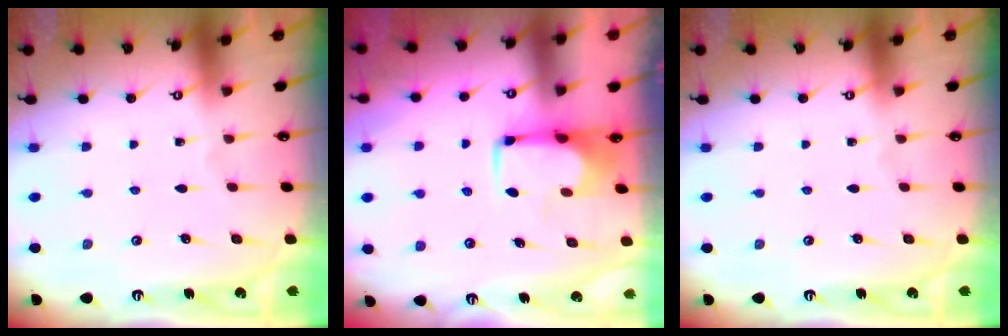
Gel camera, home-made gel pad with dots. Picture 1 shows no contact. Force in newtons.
{"total": 1.0, "press": 1.0, "slide": 0.1}
{"total": 0.0}